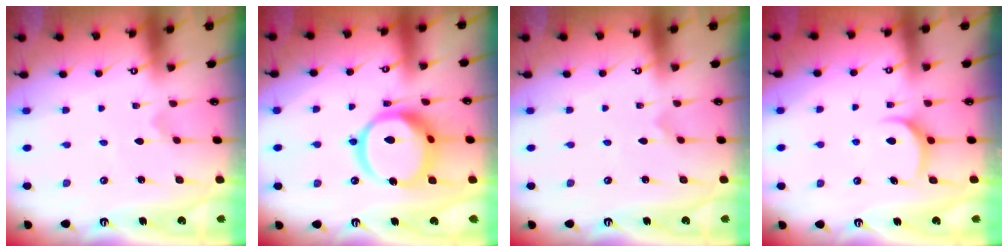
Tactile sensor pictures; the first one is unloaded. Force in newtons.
{"total": 18.0, "press": 17.9, "slide": 2.1}
{"total": 0.0}
{"total": 5.5, "press": 5.5, "slide": 0.5}